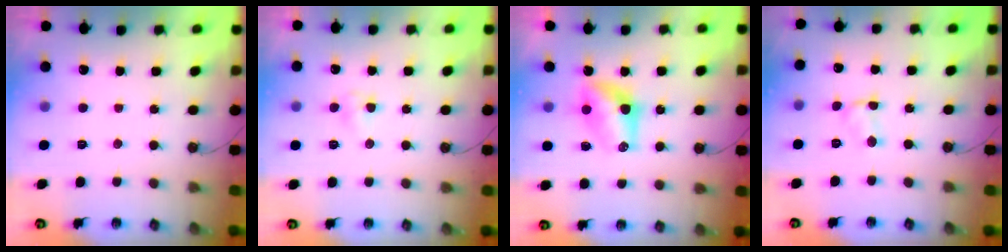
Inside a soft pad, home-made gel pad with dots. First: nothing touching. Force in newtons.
{"total": 3.6, "press": 3.6, "slide": 0.5}
{"total": 8.2, "press": 8.2, "slide": 0.7}
{"total": 3.3, "press": 3.3, "slide": 0.5}